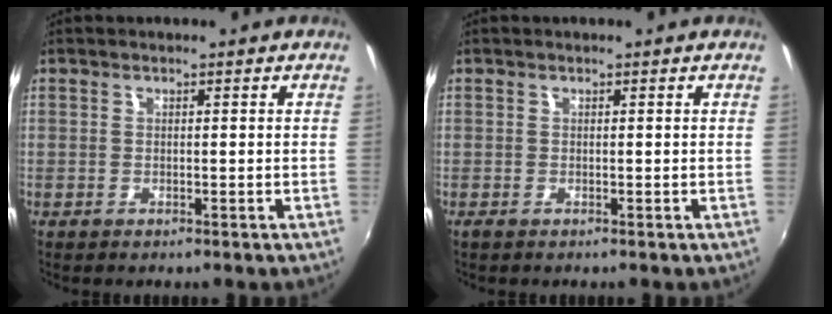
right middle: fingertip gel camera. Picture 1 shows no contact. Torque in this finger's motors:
{"motor_torque": [0.70, -0.63, 0.14, 0.05]}